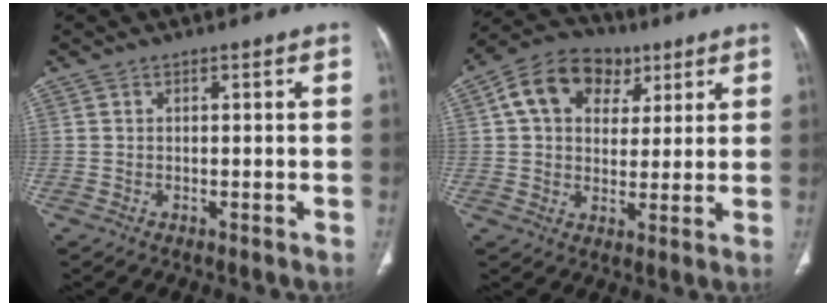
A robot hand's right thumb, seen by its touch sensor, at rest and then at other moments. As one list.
[{"total": 13.4, "force": [5.0, 10.0, 7.5], "torque": [-0.100, 0.007, 0.076]}]